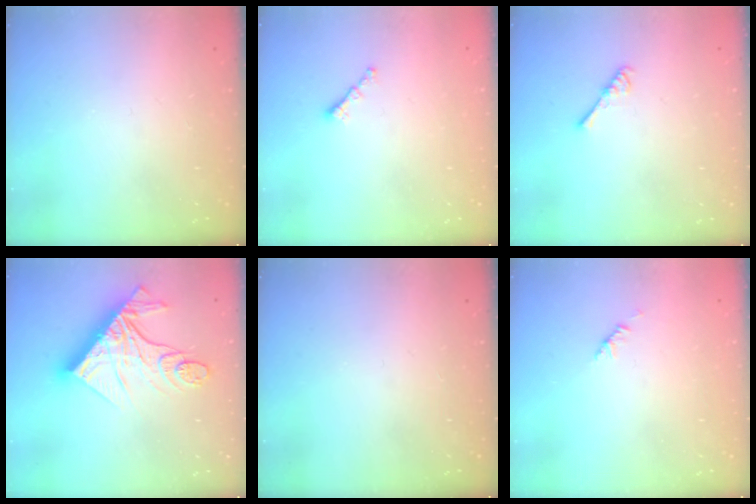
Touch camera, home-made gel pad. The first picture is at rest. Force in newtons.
{"total": 0.7, "press": 0.6, "slide": 0.4}
{"total": 2.6, "press": 2.6, "slide": 0.5}
{"total": 19.7, "press": 19.6, "slide": 2.0}
{"total": 0.0}
{"total": 1.9, "press": 1.8, "slide": 0.6}